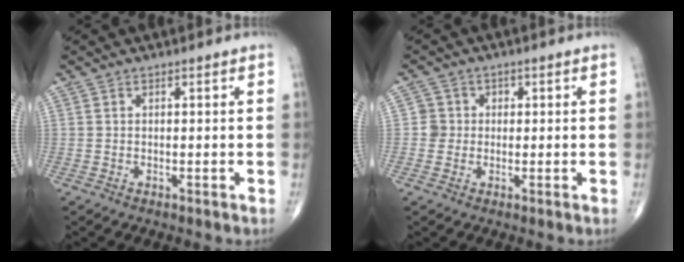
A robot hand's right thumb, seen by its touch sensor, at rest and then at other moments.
{"total": 3.1, "force": [0.0, 3.1, 0.1], "torque": [0.028, 0.009, -0.005]}